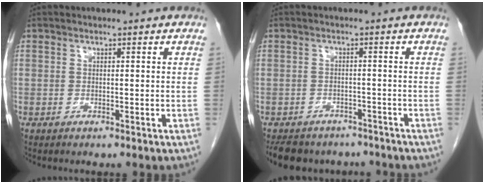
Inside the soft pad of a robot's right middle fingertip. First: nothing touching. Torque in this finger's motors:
{"motor_torque": [0.16, -0.14, -0.02, 0.03]}